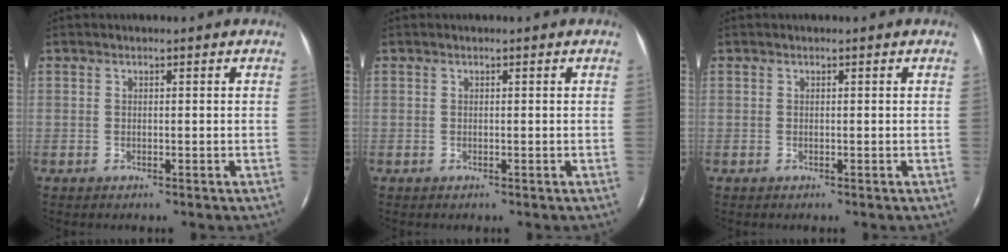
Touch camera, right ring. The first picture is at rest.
{"total": 0.0}
{"total": 0.0}